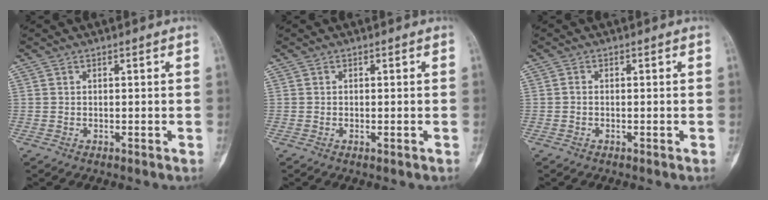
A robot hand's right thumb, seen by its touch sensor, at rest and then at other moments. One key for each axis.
{"total": 0.7, "fx": -0.2, "fy": 0.2, "fz": 0.6, "tx": -0.013, "ty": -0.002, "tz": -0.004}
{"total": 0.6, "fx": -0.2, "fy": 0.4, "fz": 0.4, "tx": -0.002, "ty": 0.002, "tz": -0.008}